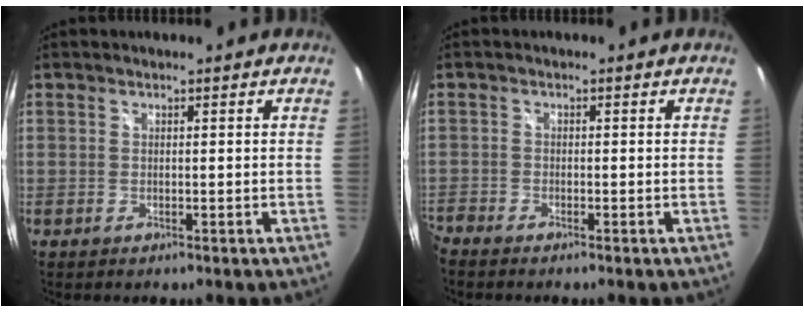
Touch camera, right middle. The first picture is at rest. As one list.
[{"total": 2.3, "force": [-2.2, 0.4, 0.5], "torque": [-0.021, -0.012, -0.049]}]